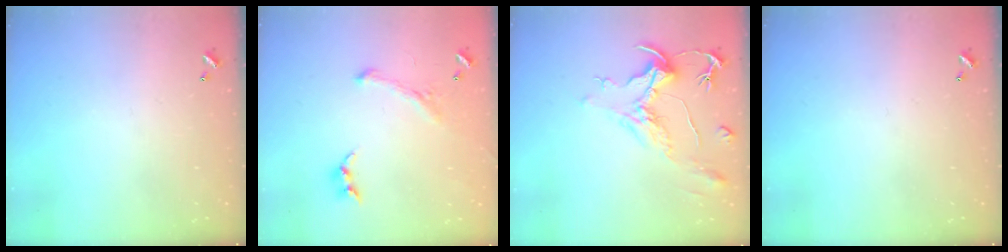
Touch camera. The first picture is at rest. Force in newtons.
{"total": 1.1, "press": 0.6, "slide": 1.0}
{"total": 2.1, "press": 1.7, "slide": 1.3}
{"total": 0.0}